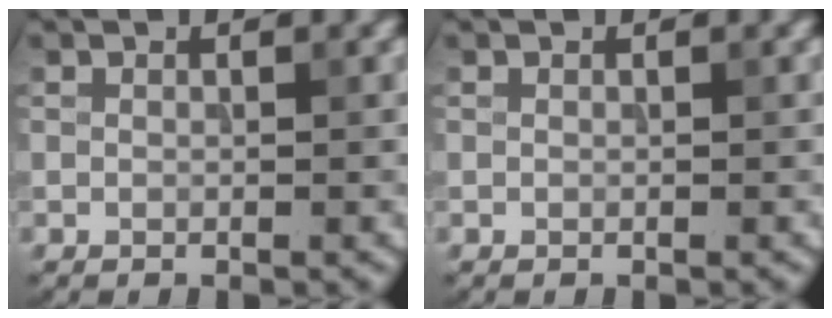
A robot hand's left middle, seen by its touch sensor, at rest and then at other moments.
{"total": 0.0}